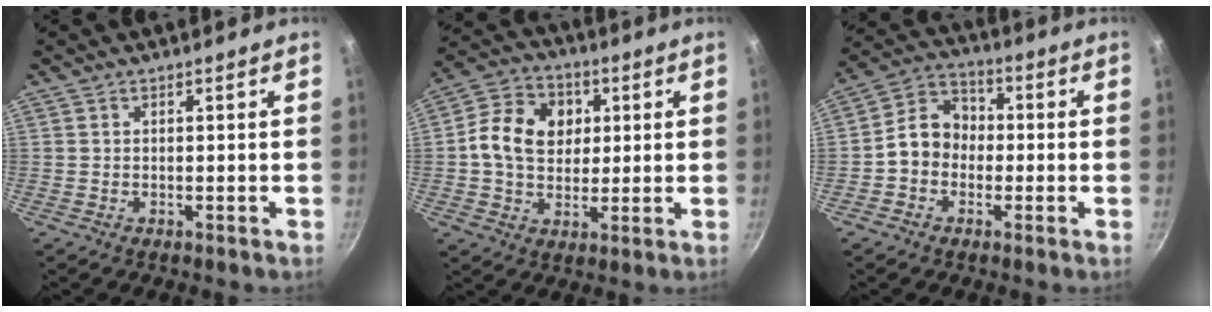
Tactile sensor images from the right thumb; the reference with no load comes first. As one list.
[{"total": 12.9, "force": [2.1, 10.2, 7.5], "torque": [-0.111, 0.009, 0.023]}, {"total": 8.6, "force": [-1.2, 7.2, 4.6], "torque": [-0.045, 0.032, -0.041]}]